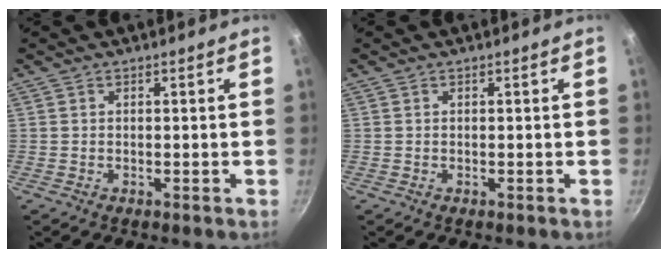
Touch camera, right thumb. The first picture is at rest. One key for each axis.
{"total": 0.0}